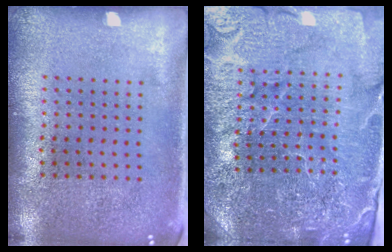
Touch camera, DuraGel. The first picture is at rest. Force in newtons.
{"total": 5.2, "press": 4.8, "slide": 2.0}